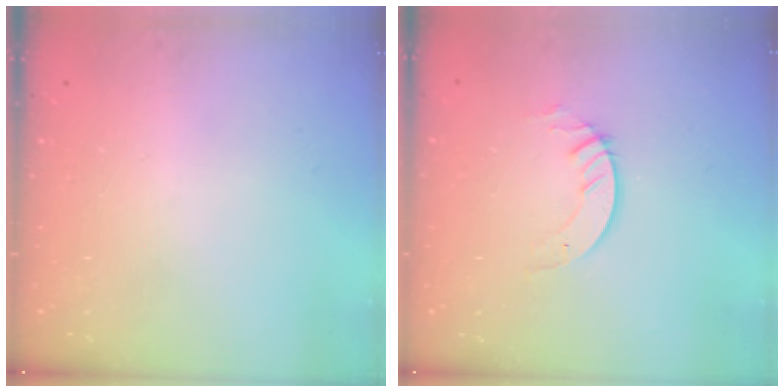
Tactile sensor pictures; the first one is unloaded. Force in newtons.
{"total": 3.1, "press": 3.1, "slide": 0.2}